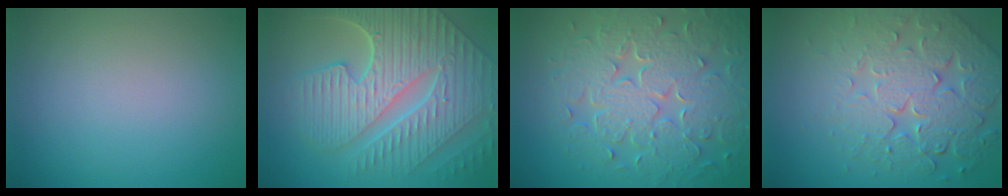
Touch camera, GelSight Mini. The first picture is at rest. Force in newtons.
{"total": 10.6, "press": 7.3, "slide": 7.7}
{"total": 8.9, "press": 6.5, "slide": 6.1}
{"total": 7.9, "press": 5.7, "slide": 5.6}